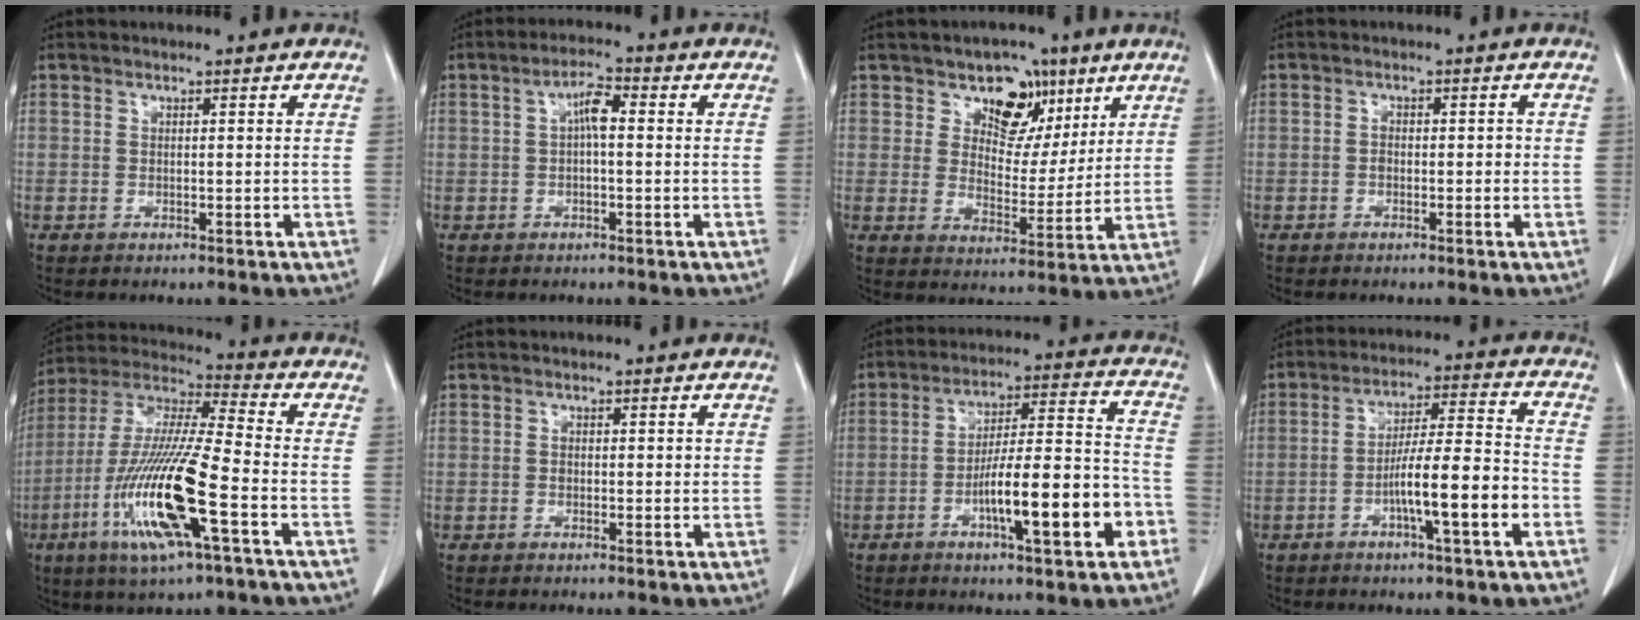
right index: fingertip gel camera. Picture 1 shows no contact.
{"total": 3.8, "force": [0.3, 1.0, 3.6], "torque": [-0.064, 0.012, 0.002]}
{"total": 8.4, "force": [4.9, 5.8, 3.6], "torque": [-0.043, 0.008, 0.080]}
{"total": 1.7, "force": [-0.6, 1.1, 1.1], "torque": [-0.012, 0.006, -0.010]}
{"total": 18.1, "force": [-6.3, 1.3, 16.9], "torque": [-0.354, -0.021, -0.122]}
{"total": 1.0, "force": [-0.2, 0.8, 0.7], "torque": [-0.007, 0.003, -0.004]}
{"total": 14.5, "force": [-5.6, 2.2, 13.2], "torque": [-0.213, 0.014, -0.083]}
{"total": 11.2, "force": [-4.2, 0.5, 10.4], "torque": [-0.174, 0.009, -0.069]}